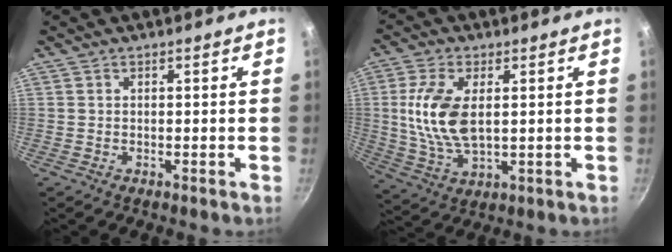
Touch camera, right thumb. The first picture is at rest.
{"total": 12.0, "force": [1.6, 6.4, 10.1], "torque": [-0.198, -0.006, 0.034]}